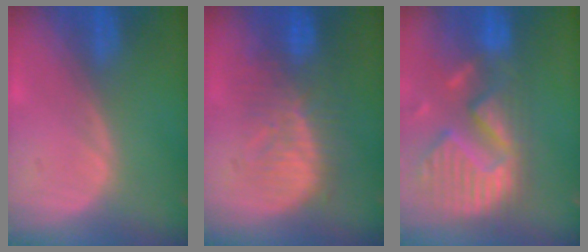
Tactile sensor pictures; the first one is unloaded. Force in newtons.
{"total": 10.0, "press": 9.0, "slide": 4.2}
{"total": 14.0, "press": 11.6, "slide": 7.7}